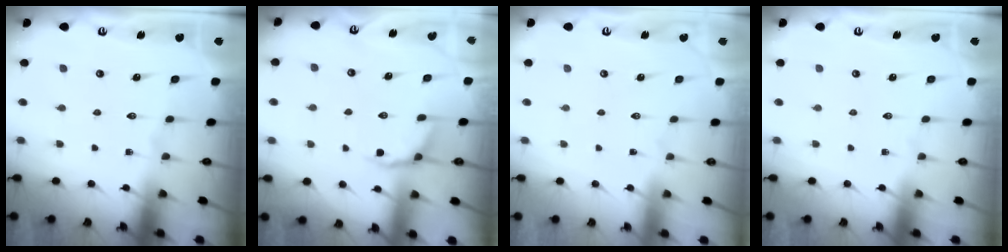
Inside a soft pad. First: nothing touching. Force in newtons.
{"total": 3.4, "press": 2.4, "slide": 2.3}
{"total": 1.5, "press": 1.5, "slide": 0.1}
{"total": 0.0}